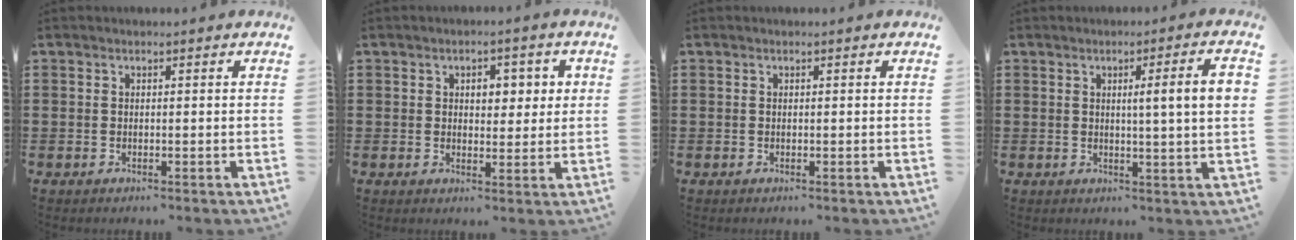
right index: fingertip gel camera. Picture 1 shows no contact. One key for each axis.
{"total": 3.5, "fx": 0.9, "fy": 2.3, "fz": 2.5, "tx": -0.031, "ty": 0.002, "tz": 0.007}
{"total": 0.0}
{"total": 6.1, "fx": 1.2, "fy": -0.2, "fz": 6.0, "tx": -0.103, "ty": -0.008, "tz": 0.012}